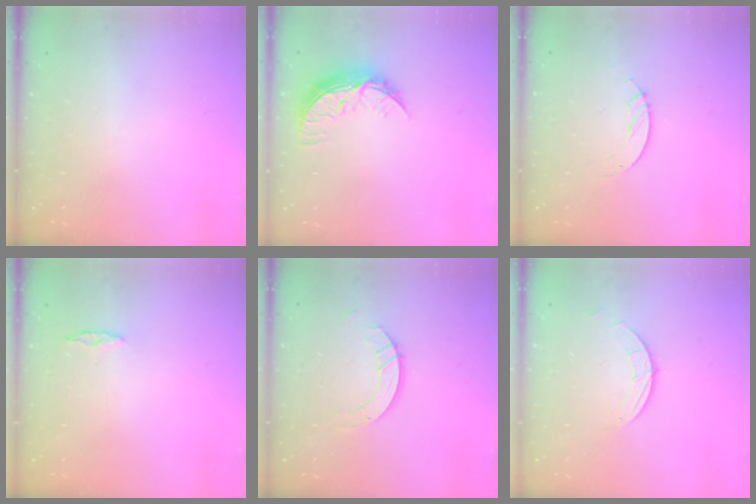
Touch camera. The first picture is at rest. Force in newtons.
{"total": 9.0, "press": 9.0, "slide": 0.5}
{"total": 3.1, "press": 3.1, "slide": 0.3}
{"total": 3.0, "press": 2.9, "slide": 0.3}
{"total": 5.0, "press": 5.0, "slide": 0.3}
{"total": 1.9, "press": 1.9, "slide": 0.1}